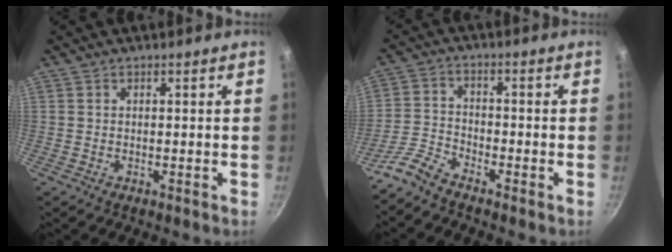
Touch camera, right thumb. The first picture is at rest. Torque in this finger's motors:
{"motor_torque": [2.44, 1.31, 0.36, -0.68, 0.01]}